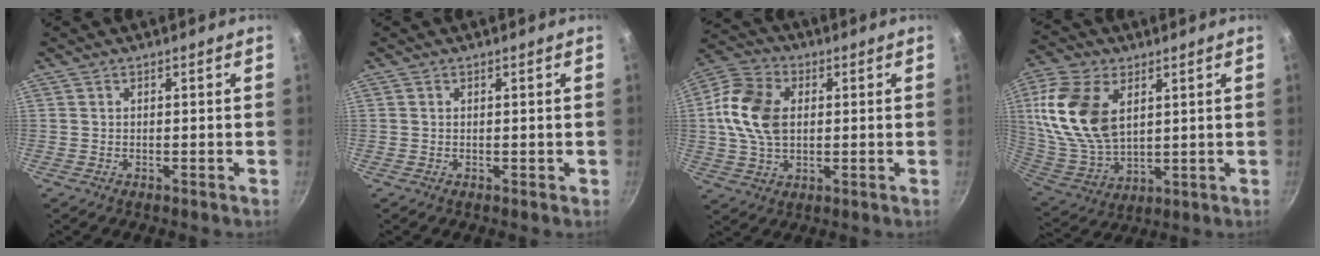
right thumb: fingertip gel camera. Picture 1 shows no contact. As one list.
[{"total": 0.5, "force": [0.0, 0.4, 0.4], "torque": [0.000, 0.002, 0.000]}, {"total": 12.0, "force": [1.7, 7.7, 9.0], "torque": [-0.165, 0.009, 0.024]}, {"total": 17.9, "force": [5.3, 10.9, 13.2], "torque": [-0.252, -0.019, 0.113]}]